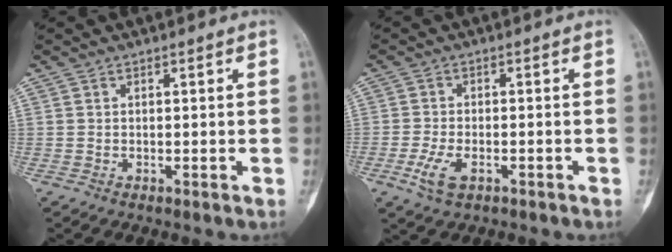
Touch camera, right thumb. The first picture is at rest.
{"total": 5.0, "force": [-2.3, 2.5, 3.7], "torque": [-0.084, 0.003, -0.040]}